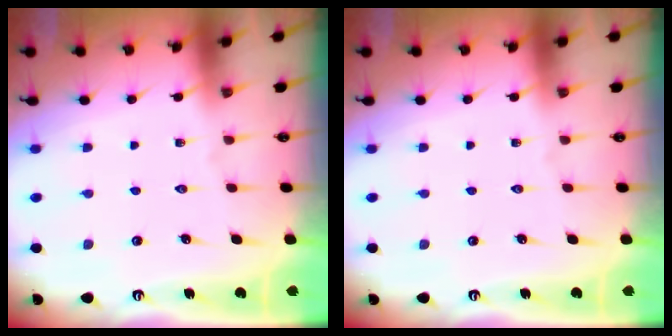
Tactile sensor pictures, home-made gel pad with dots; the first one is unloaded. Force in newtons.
{"total": 0.0}